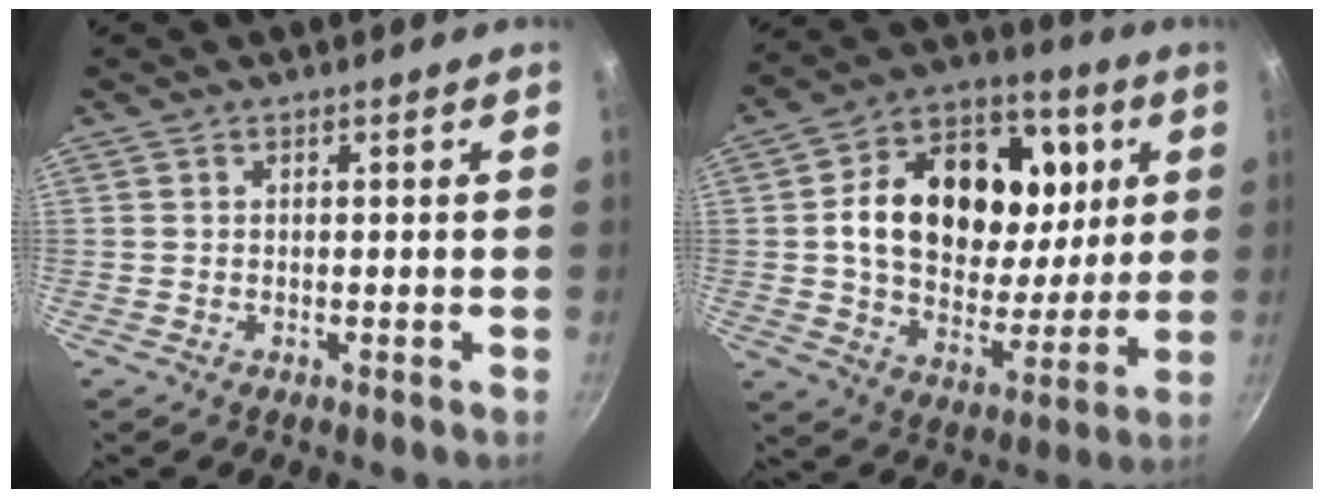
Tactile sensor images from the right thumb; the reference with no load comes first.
{"total": 24.4, "force": [5.2, 17.2, 16.5], "torque": [-0.226, -0.002, 0.075]}